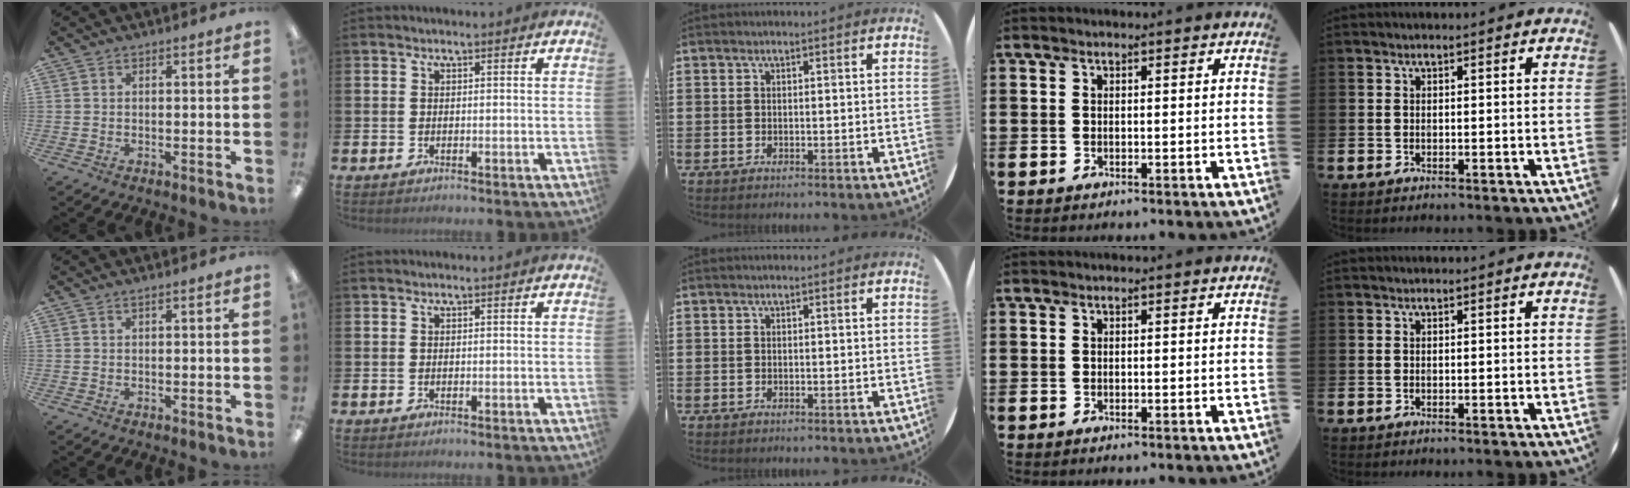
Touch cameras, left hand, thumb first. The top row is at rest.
{"thumb": {"total": 0.7, "force": [0.4, 0.0, 0.6], "torque": [-0.011, 0.000, 0.006]}}